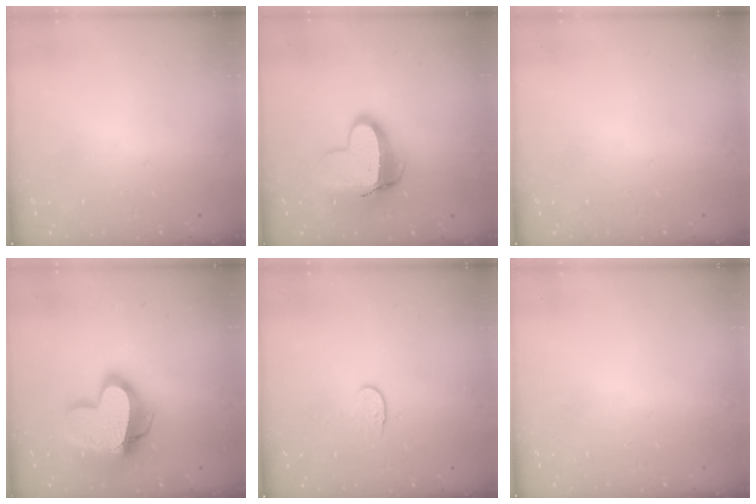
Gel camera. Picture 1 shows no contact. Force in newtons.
{"total": 12.7, "press": 12.7, "slide": 1.1}
{"total": 0.0}
{"total": 19.4, "press": 19.3, "slide": 1.7}
{"total": 4.1, "press": 4.1, "slide": 0.4}
{"total": 0.6, "press": 0.6, "slide": 0.2}